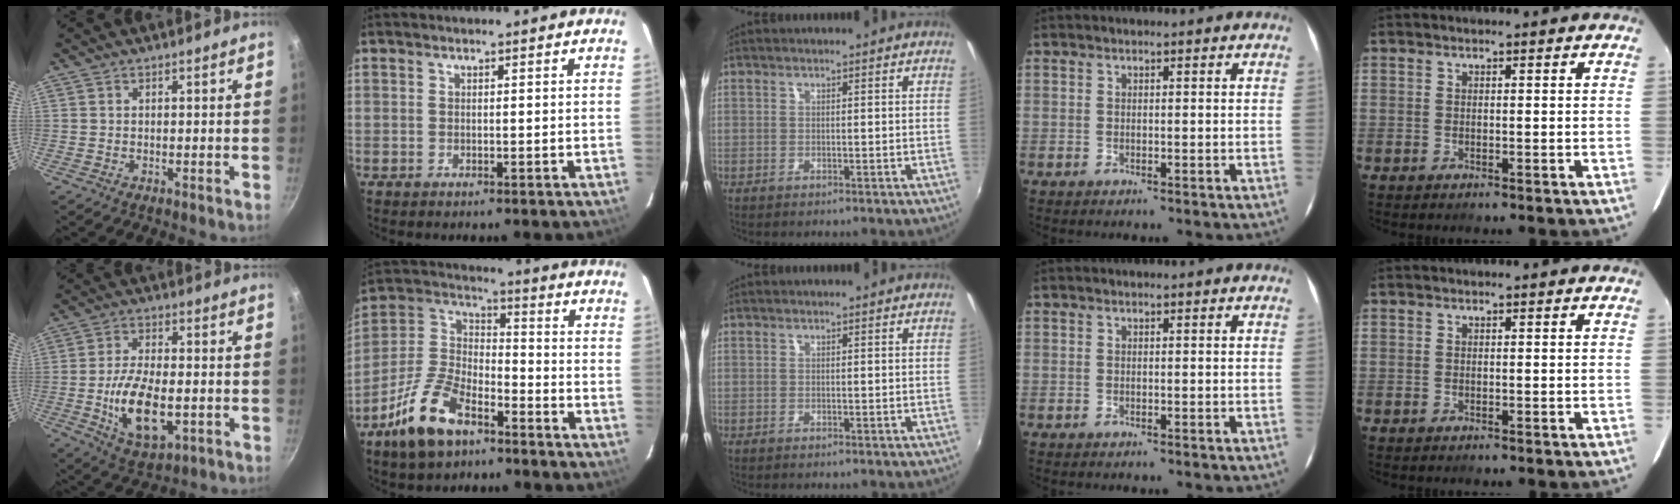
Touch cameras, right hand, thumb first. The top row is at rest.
{"thumb": {"total": 13.4, "force": [-2.7, 6.6, 11.4], "torque": [-0.203, 0.006, -0.041]}, "index": {"total": 14.4, "force": [-8.9, 6.9, 9.0], "torque": [-0.195, 0.013, -0.168]}}